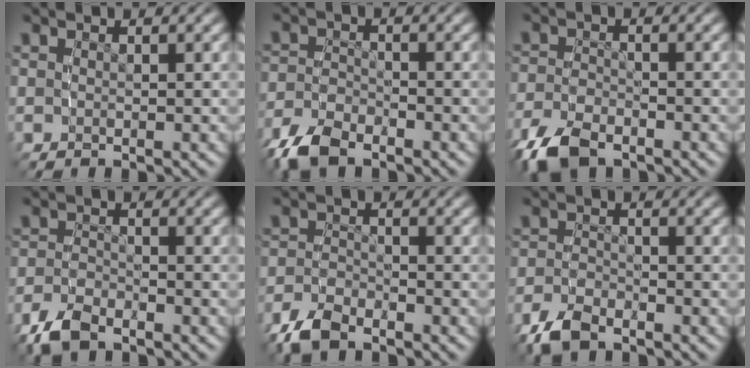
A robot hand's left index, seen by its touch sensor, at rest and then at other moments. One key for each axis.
{"total": 3.7, "fx": -2.9, "fy": 1.7, "fz": 1.7, "tx": -0.036, "ty": -0.008, "tz": -0.050}
{"total": 3.8, "fx": -3.0, "fy": 1.5, "fz": 1.8, "tx": -0.039, "ty": -0.012, "tz": -0.049}
{"total": 2.8, "fx": -2.4, "fy": 1.0, "fz": 1.2, "tx": -0.026, "ty": -0.005, "tz": -0.042}
{"total": 3.0, "fx": -2.5, "fy": 1.2, "fz": 1.2, "tx": -0.025, "ty": -0.004, "tz": -0.046}
{"total": 2.7, "fx": -2.3, "fy": 0.9, "fz": 1.1, "tx": -0.025, "ty": -0.005, "tz": -0.041}